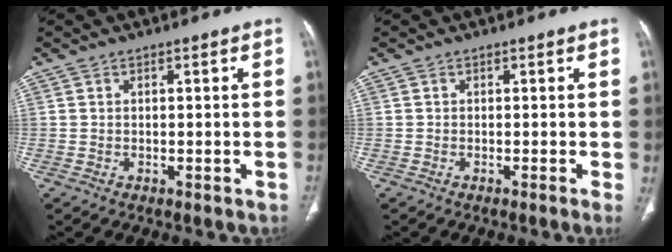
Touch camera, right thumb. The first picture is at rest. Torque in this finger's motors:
{"motor_torque": [0.01, 5.00, 2.12, 0.65, -0.01]}